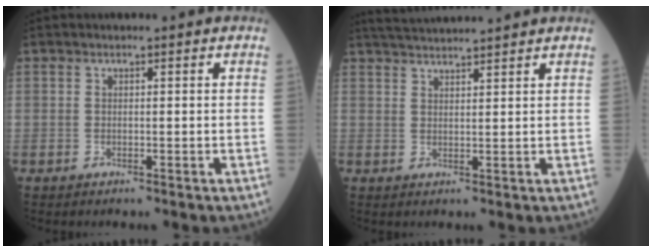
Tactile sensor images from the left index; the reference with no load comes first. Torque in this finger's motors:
{"motor_torque": [0.81, -1.33, 0.00, 0.00]}